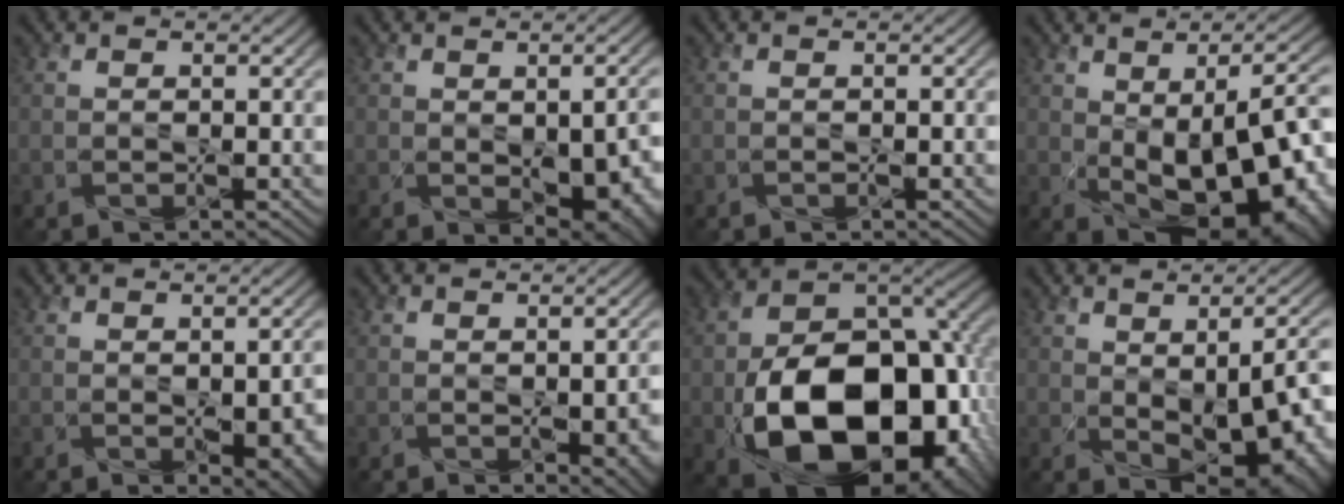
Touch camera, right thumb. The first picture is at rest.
{"total": 7.7, "force": [-1.6, 4.2, 6.3], "torque": [-0.098, -0.027, -0.005]}
{"total": 0.0}
{"total": 16.8, "force": [-3.3, 9.1, 13.8], "torque": [-0.174, -0.025, -0.026]}
{"total": 5.7, "force": [-1.2, 3.1, 4.7], "torque": [-0.071, -0.022, -0.001]}
{"total": 4.5, "force": [-1.1, 2.4, 3.6], "torque": [-0.053, -0.013, -0.005]}
{"total": 19.5, "force": [-6.6, 12.7, 13.3], "torque": [-0.230, -0.054, -0.085]}
{"total": 12.4, "force": [-2.4, 6.8, 10.1], "torque": [-0.125, -0.026, -0.012]}